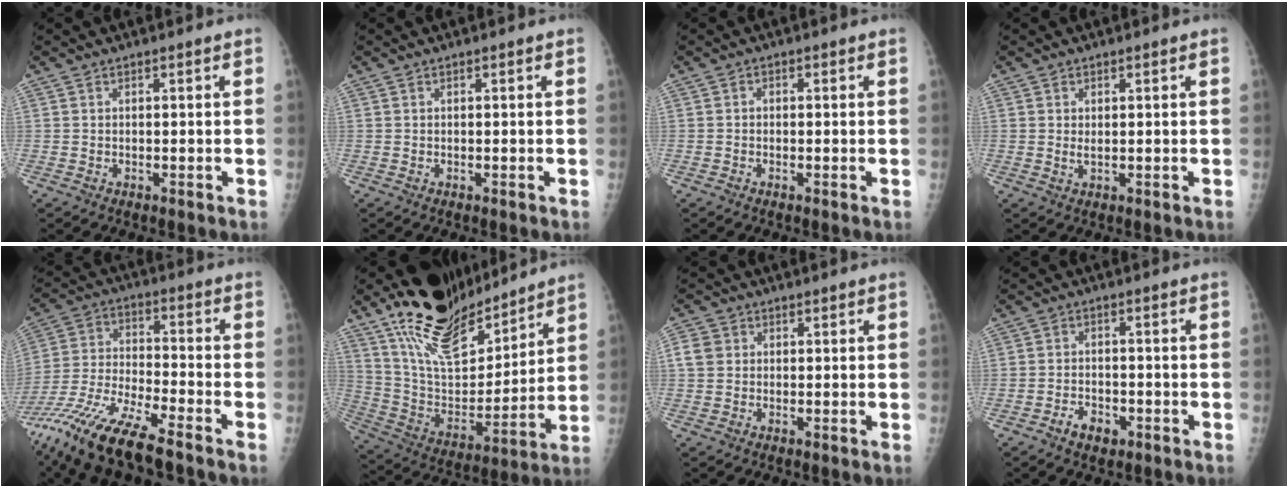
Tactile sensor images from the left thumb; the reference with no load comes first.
{"total": 0.0}
{"total": 0.7, "force": [-0.1, 0.5, 0.4], "torque": [-0.002, 0.001, -0.006]}
{"total": 1.3, "force": [0.4, 0.7, 1.1], "torque": [-0.017, -0.005, 0.010]}
{"total": 17.5, "force": [-12.9, 3.2, 11.3], "torque": [-0.257, 0.008, -0.248]}
{"total": 20.9, "force": [16.5, 7.9, 10.1], "torque": [-0.130, -0.097, 0.299]}
{"total": 3.8, "force": [1.0, 3.2, 1.9], "torque": [-0.035, 0.006, 0.017]}
{"total": 3.7, "force": [-2.0, 2.4, 2.0], "torque": [-0.028, 0.012, -0.030]}